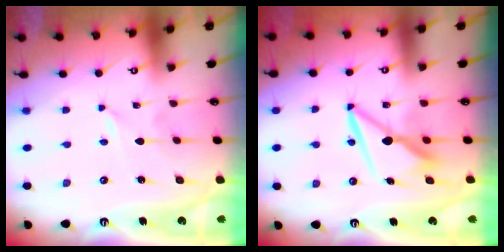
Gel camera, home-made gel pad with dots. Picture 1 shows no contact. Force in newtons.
{"total": 9.7, "press": 9.6, "slide": 0.9}